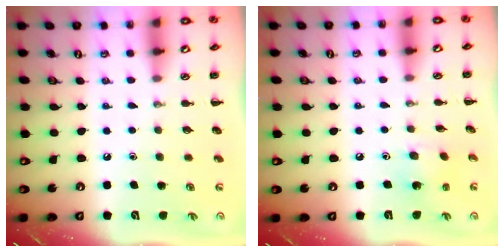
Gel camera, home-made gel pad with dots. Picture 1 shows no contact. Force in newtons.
{"total": 2.3, "press": 2.2, "slide": 0.5}